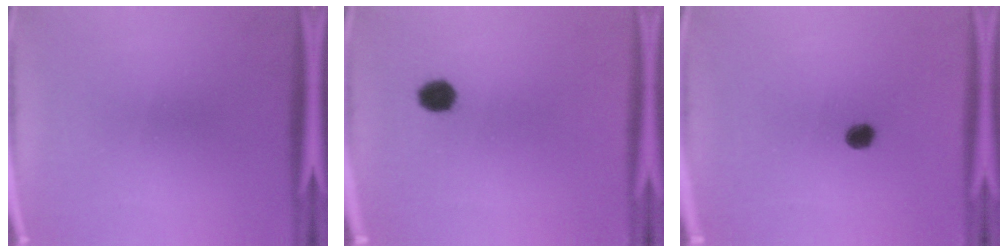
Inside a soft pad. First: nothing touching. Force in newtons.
{"total": 3.9}
{"total": 2.7}